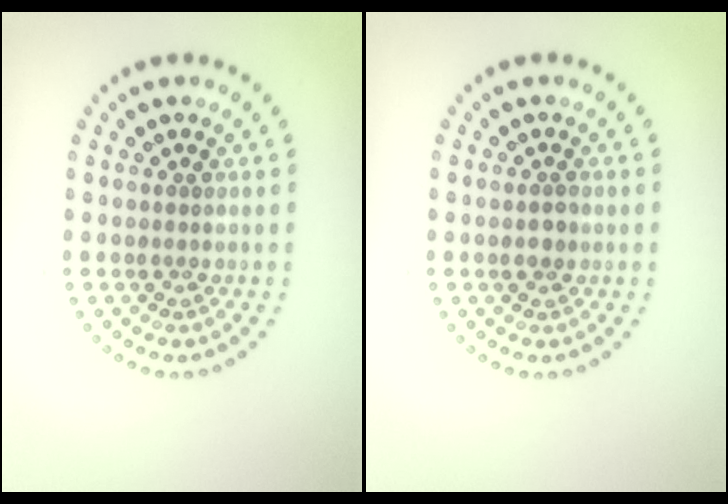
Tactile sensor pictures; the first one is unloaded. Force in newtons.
{"total": 1.0, "press": 1.0, "slide": 0.0}